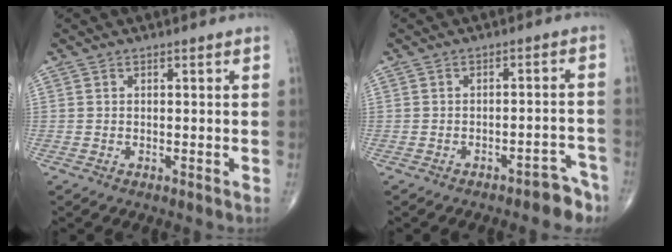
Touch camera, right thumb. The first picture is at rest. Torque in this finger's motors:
{"motor_torque": [1.16, 0.59, -0.02, -0.11, 0.14]}